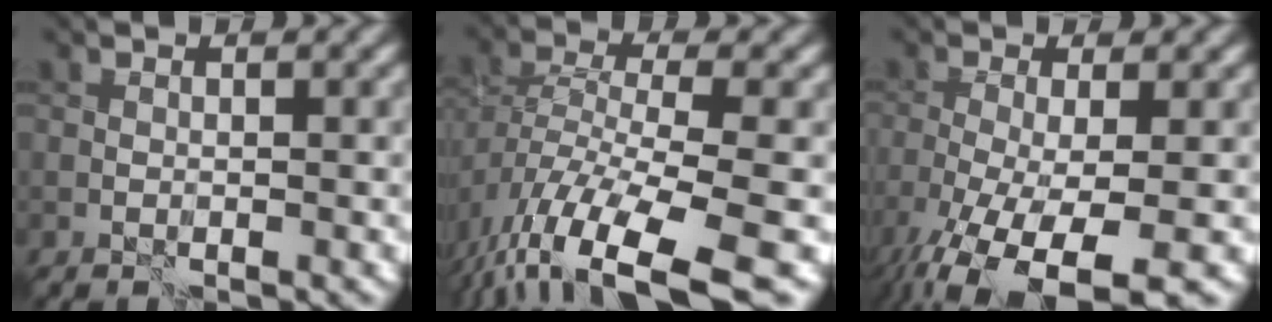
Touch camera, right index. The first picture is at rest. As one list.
[{"total": 10.5, "force": [-5.8, 4.3, 7.6], "torque": [-0.143, -0.023, -0.099]}, {"total": 11.1, "force": [-7.0, 3.6, 7.9], "torque": [-0.162, -0.053, -0.099]}]